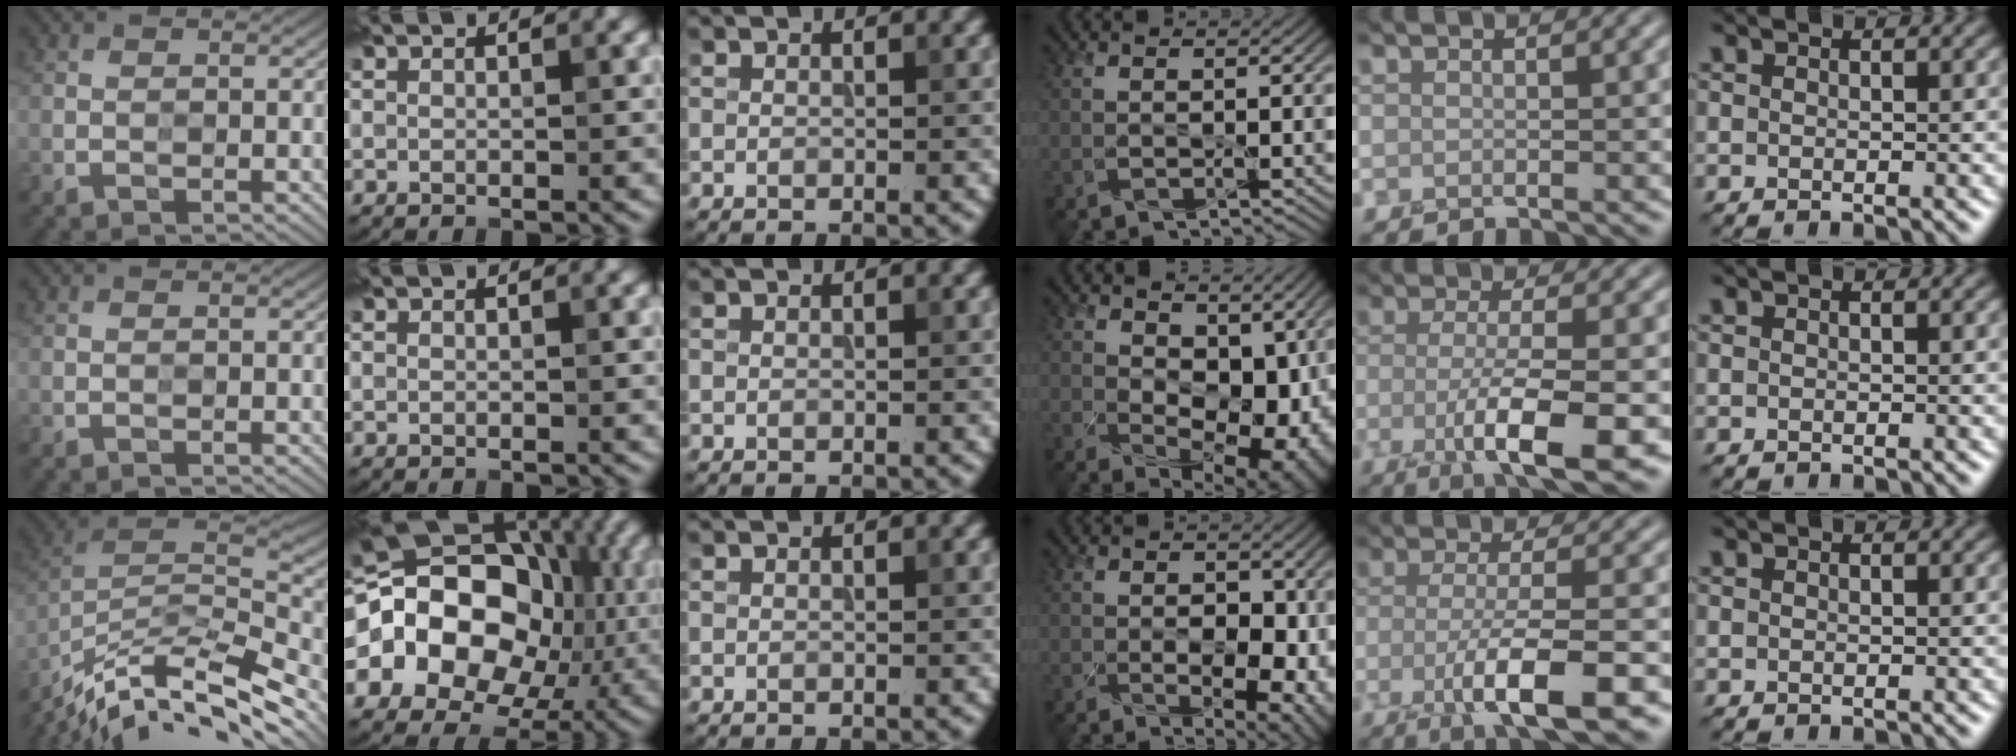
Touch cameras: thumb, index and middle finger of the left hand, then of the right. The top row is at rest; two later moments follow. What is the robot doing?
{"motion": "peel", "object": "sticker"}